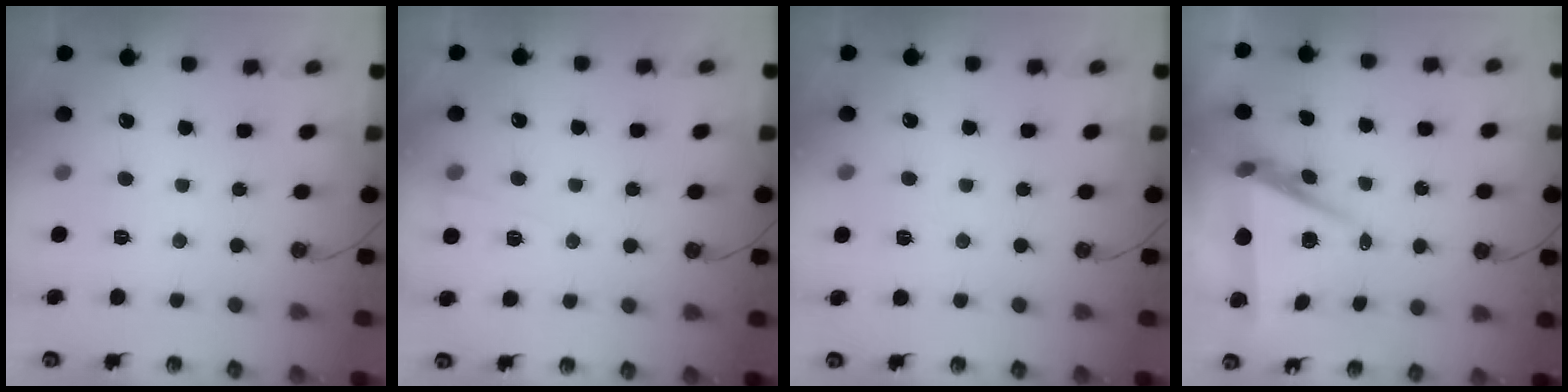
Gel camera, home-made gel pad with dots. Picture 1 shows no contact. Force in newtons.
{"total": 3.1, "press": 2.9, "slide": 1.1}
{"total": 5.5, "press": 3.3, "slide": 4.4}
{"total": 8.1, "press": 6.9, "slide": 4.2}